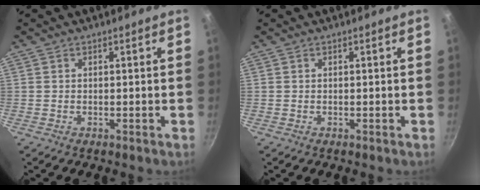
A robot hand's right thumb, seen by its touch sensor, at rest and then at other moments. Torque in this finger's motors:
{"motor_torque": [-0.01, 0.01, 0.10, 0.09, 0.00]}